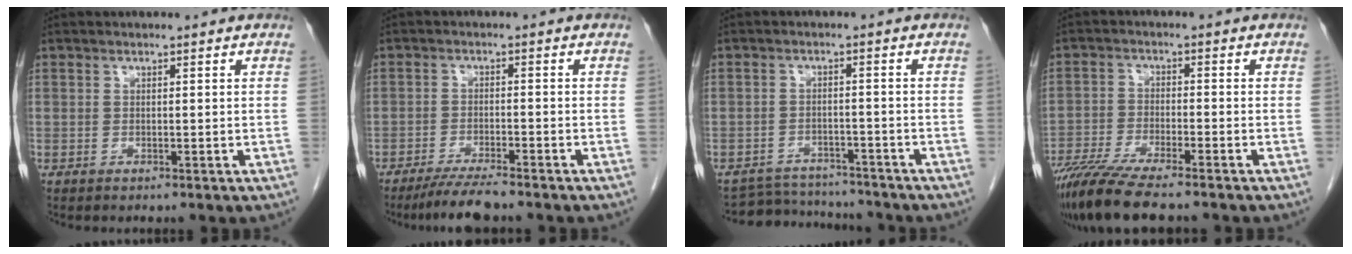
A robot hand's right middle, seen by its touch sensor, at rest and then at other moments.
{"total": 5.1, "force": [-4.4, 0.0, 2.7], "torque": [-0.047, -0.014, -0.078]}
{"total": 7.7, "force": [-7.5, 1.6, 0.2], "torque": [0.001, 0.008, -0.111]}
{"total": 10.5, "force": [-8.7, 0.9, 5.9], "torque": [-0.101, -0.027, -0.146]}